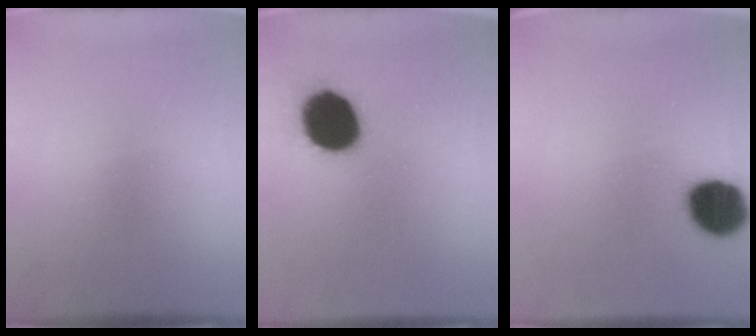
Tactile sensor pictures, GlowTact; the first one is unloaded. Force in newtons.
{"total": 16.6}
{"total": 13.2}